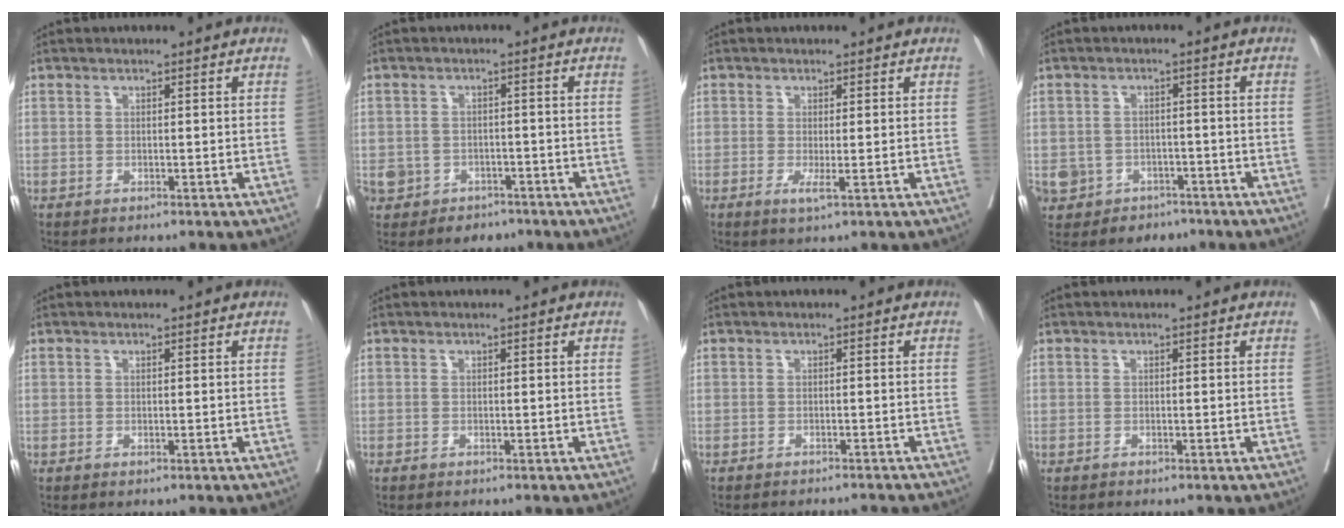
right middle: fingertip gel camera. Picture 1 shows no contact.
{"total": 6.1, "force": [-3.3, 5.0, 0.8], "torque": [-0.020, 0.012, -0.041]}
{"total": 2.0, "force": [-0.5, 0.0, 1.9], "torque": [-0.034, -0.008, -0.007]}
{"total": 7.5, "force": [-3.9, 6.3, 1.0], "torque": [-0.030, 0.011, -0.049]}
{"total": 0.0}
{"total": 0.0}
{"total": 5.7, "force": [-5.5, 0.0, 1.1], "torque": [-0.008, -0.008, -0.062]}
{"total": 0.0}